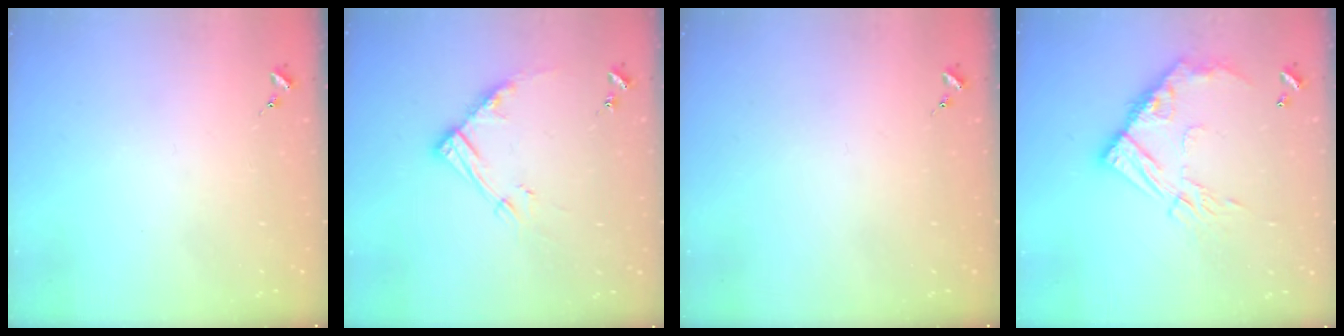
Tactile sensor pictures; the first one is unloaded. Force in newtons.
{"total": 13.1, "press": 13.0, "slide": 1.3}
{"total": 0.0}
{"total": 14.5, "press": 14.5, "slide": 1.1}